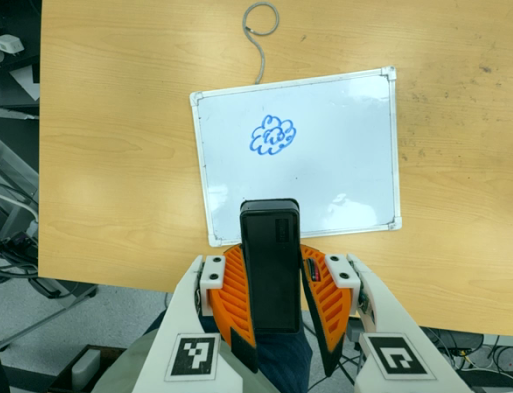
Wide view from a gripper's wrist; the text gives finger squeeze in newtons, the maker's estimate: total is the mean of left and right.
{"total": 9.3, "left": 7.8, "right": 10.9}